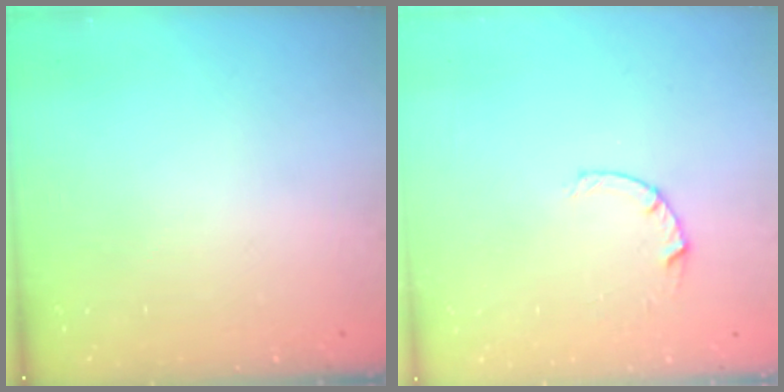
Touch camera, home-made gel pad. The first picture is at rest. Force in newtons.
{"total": 4.5, "press": 4.4, "slide": 0.5}